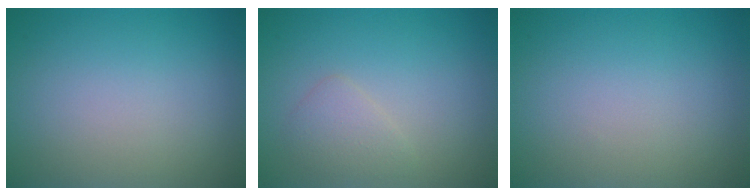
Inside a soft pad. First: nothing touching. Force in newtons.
{"total": 1.7, "press": 1.7, "slide": 0.1}
{"total": 0.0}